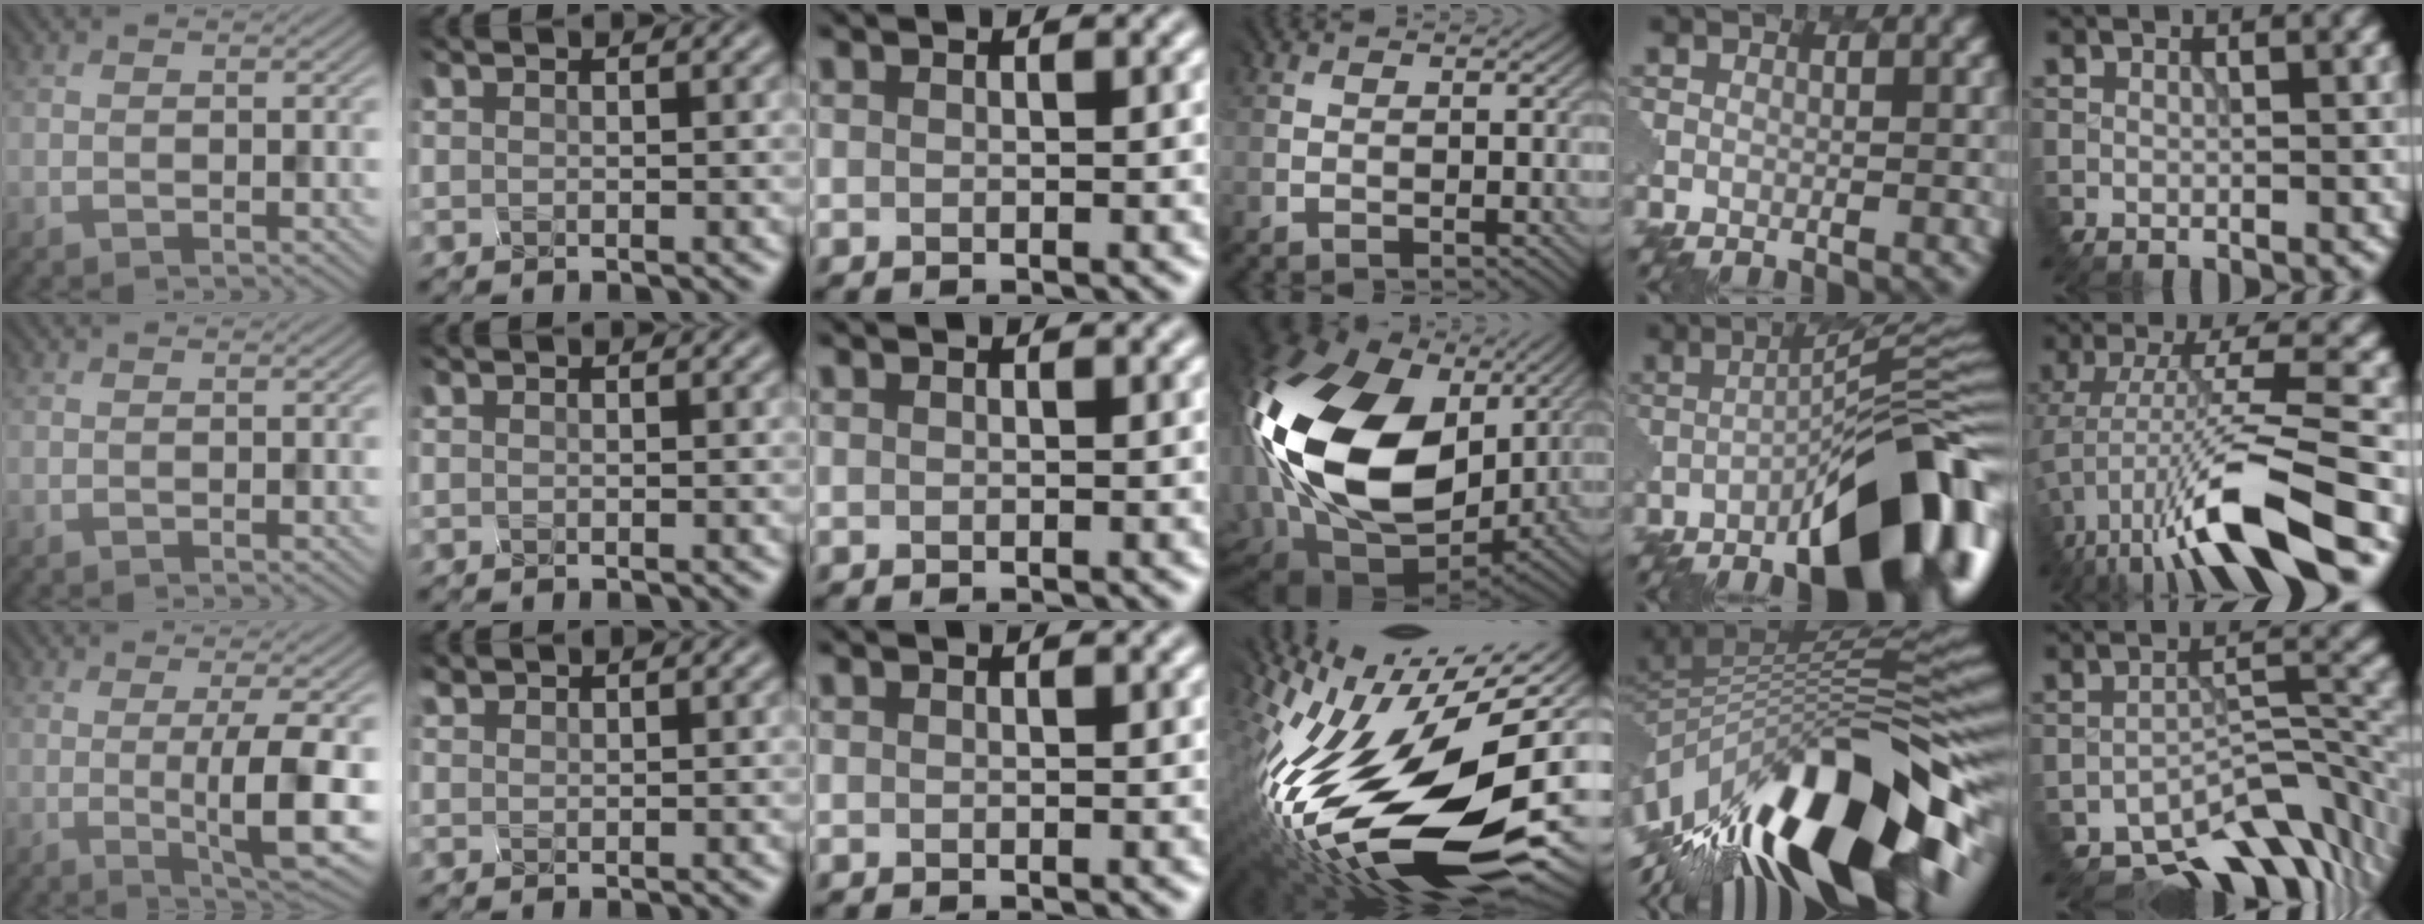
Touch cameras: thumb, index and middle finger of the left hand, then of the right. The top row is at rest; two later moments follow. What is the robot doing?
{"motion": "disassemble", "object": "battery cover"}